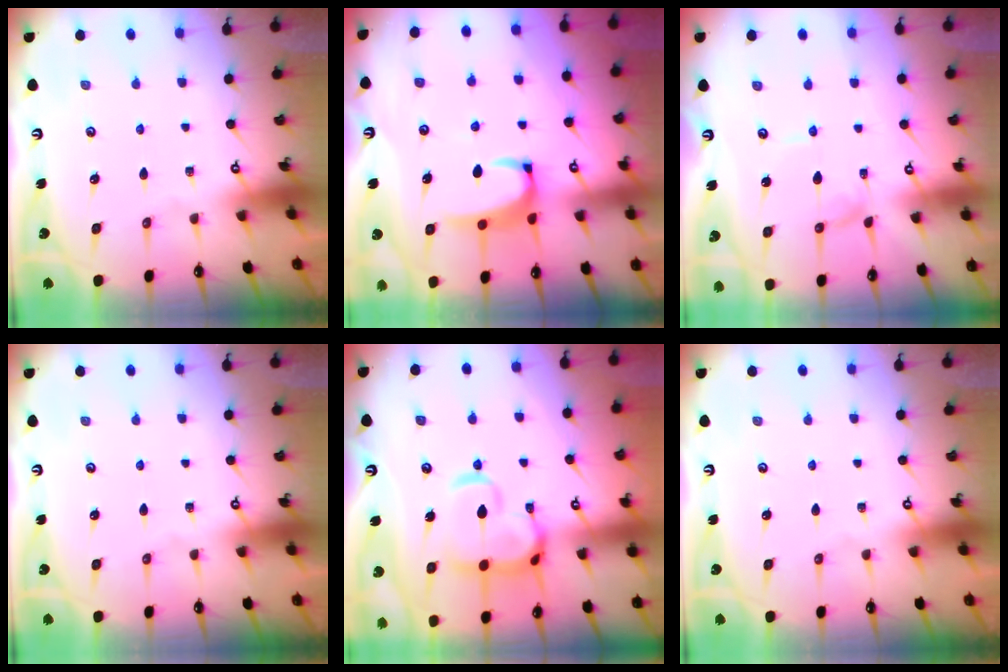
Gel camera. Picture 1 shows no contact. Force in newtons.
{"total": 3.6, "press": 3.5, "slide": 0.7}
{"total": 0.9, "press": 0.9, "slide": 0.1}
{"total": 0.0}
{"total": 6.9, "press": 6.8, "slide": 1.5}
{"total": 0.0}